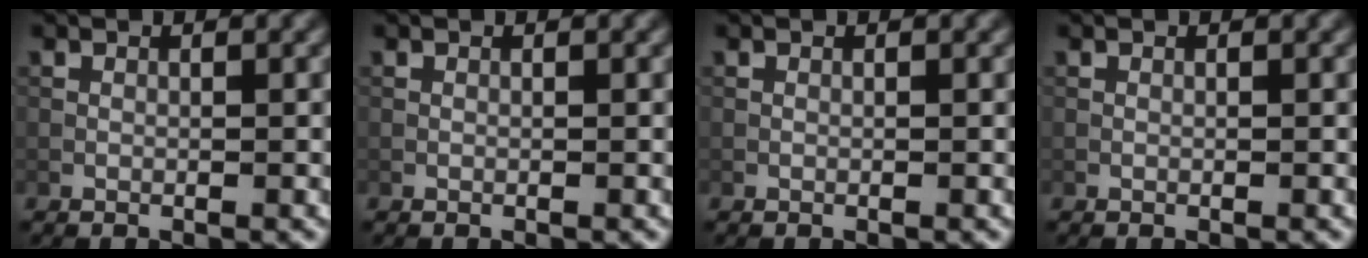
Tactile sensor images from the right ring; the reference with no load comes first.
{"total": 0.0}
{"total": 0.0}
{"total": 0.0}